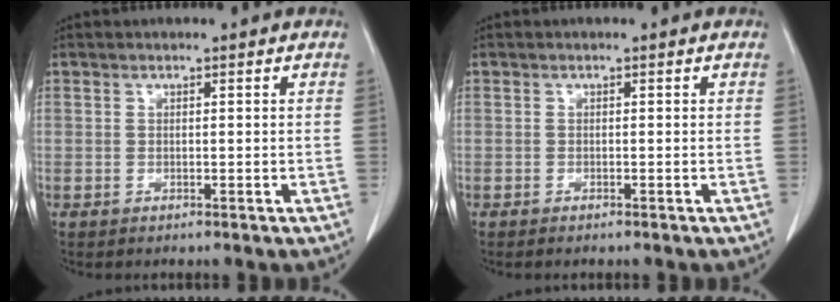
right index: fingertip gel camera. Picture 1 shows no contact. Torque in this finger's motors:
{"motor_torque": [-0.13, 0.10, 0.03, 0.01]}